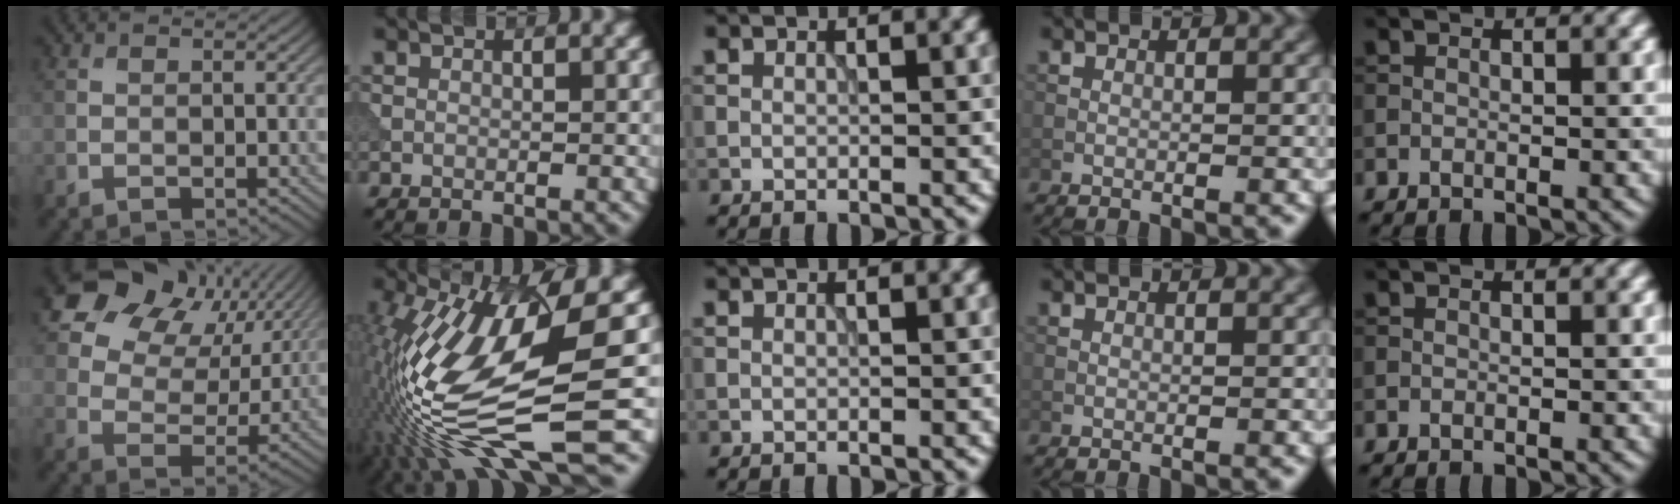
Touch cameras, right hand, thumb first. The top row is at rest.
{"thumb": {"total": 15.6, "force": [9.0, 10.1, 8.0], "torque": [-0.170, 0.038, 0.139]}, "index": {"total": 13.9, "force": [-3.0, 2.8, 13.3], "torque": [-0.271, -0.002, -0.041]}}